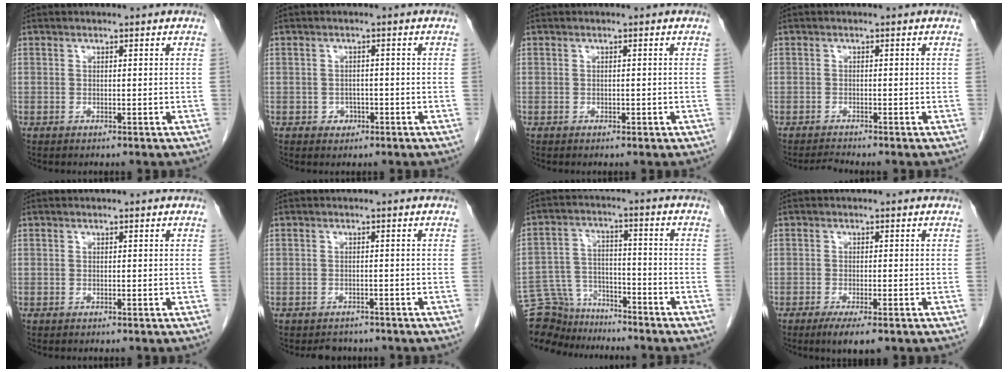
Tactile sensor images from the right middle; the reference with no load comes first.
{"total": 1.7, "force": [-0.8, 1.5, 0.5], "torque": [-0.005, 0.007, -0.007]}
{"total": 0.6, "force": [-0.3, 0.4, 0.4], "torque": [-0.005, 0.002, -0.001]}
{"total": 1.4, "force": [-1.3, -0.6, 0.1], "torque": [-0.007, -0.009, -0.023]}
{"total": 0.0}
{"total": 2.7, "force": [-2.4, 1.3, 0.0], "torque": [-0.004, 0.001, -0.034]}
{"total": 11.9, "force": [-11.0, 4.2, 1.4], "torque": [-0.035, 0.033, -0.187]}
{"total": 4.4, "force": [-2.8, 0.8, 3.4], "torque": [-0.052, -0.011, -0.041]}